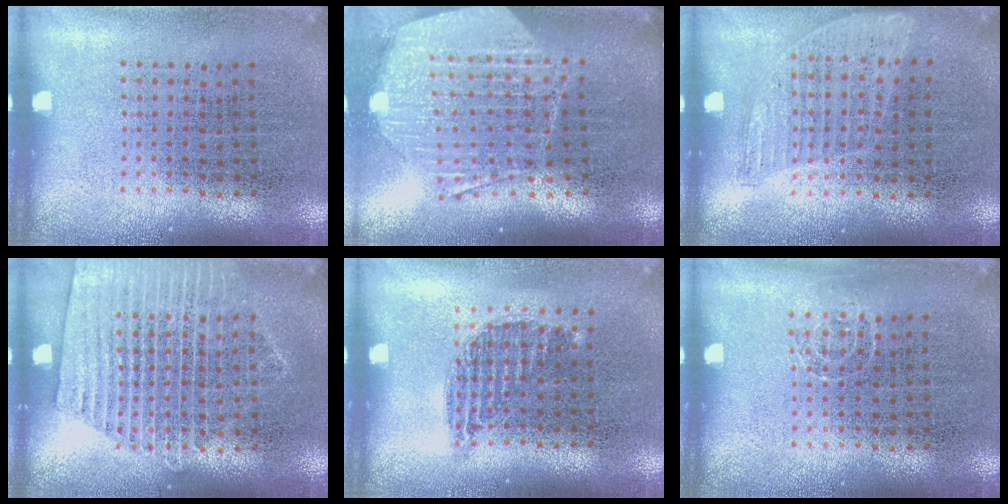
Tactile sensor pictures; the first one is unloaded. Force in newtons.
{"total": 2.3, "press": 1.9, "slide": 1.3}
{"total": 0.9, "press": 0.8, "slide": 0.4}
{"total": 1.7, "press": 1.6, "slide": 0.4}
{"total": 0.9, "press": 0.8, "slide": 0.4}
{"total": 0.7, "press": 0.5, "slide": 0.5}